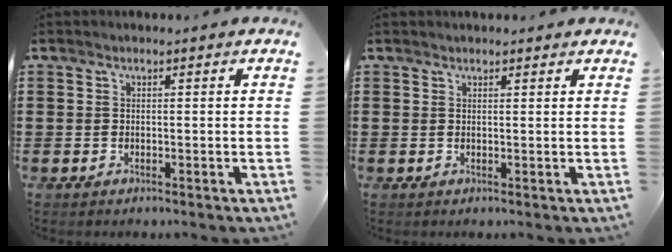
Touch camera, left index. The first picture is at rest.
{"total": 1.0, "force": [1.0, 0.2, 0.2], "torque": [-0.005, 0.001, 0.019]}